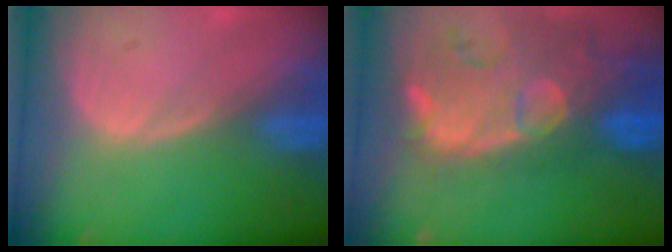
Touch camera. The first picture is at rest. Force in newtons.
{"total": 14.4, "press": 11.8, "slide": 8.3}